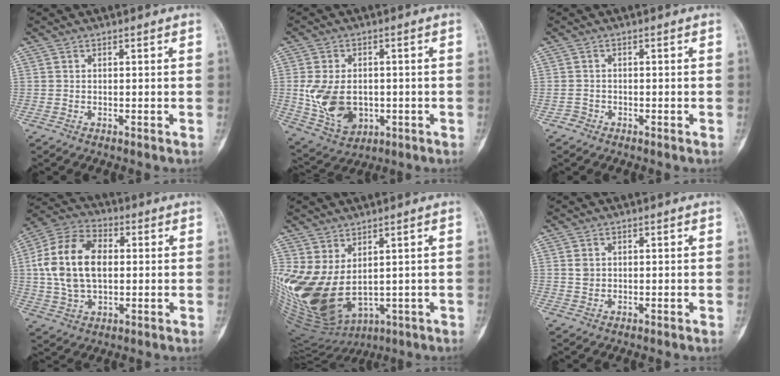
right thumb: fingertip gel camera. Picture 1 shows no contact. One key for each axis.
{"total": 11.5, "fx": -0.8, "fy": 8.2, "fz": 8.1, "tx": -0.137, "ty": 0.000, "tz": 0.004}
{"total": 1.1, "fx": -0.8, "fy": 0.8, "fz": -0.1, "tx": 0.004, "ty": 0.004, "tz": -0.022}
{"total": 15.9, "fx": 1.5, "fy": 10.1, "fz": 12.2, "tx": -0.226, "ty": 0.021, "tz": 0.025}
{"total": 16.4, "fx": 1.4, "fy": 10.1, "fz": 12.9, "tx": -0.267, "ty": -0.026, "tz": 0.066}
{"total": 1.4, "fx": 0.3, "fy": 1.1, "fz": 0.8, "tx": -0.008, "ty": -0.001, "tz": 0.008}